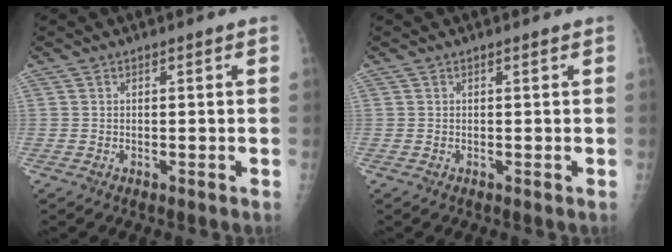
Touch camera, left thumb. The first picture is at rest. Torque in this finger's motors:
{"motor_torque": [0.00, 0.00, -0.04, -0.04, 0.00]}